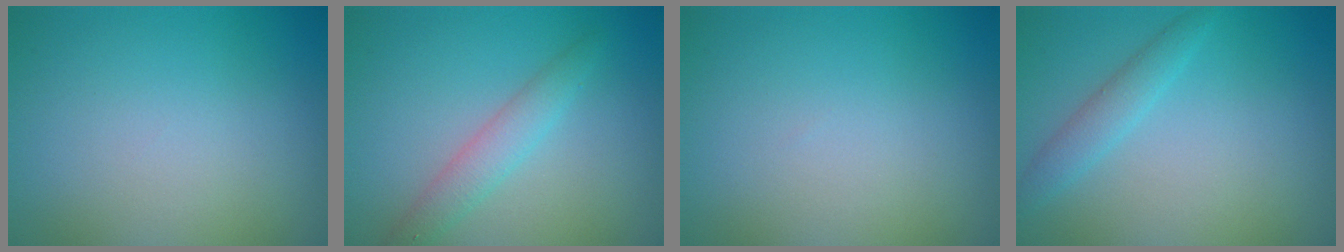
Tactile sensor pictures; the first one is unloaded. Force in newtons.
{"total": 2.3, "press": 2.3, "slide": 0.1}
{"total": 0.0}
{"total": 1.9, "press": 1.9, "slide": 0.1}